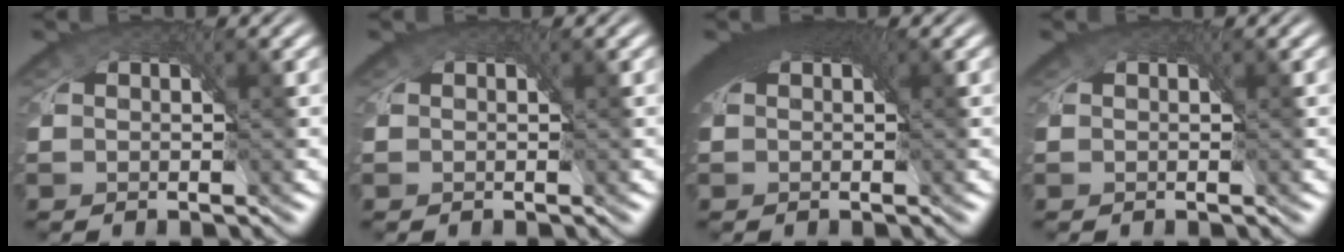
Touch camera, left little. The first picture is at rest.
{"total": 0.0}
{"total": 6.0, "force": [1.6, 3.5, 4.7], "torque": [-0.082, -0.005, 0.019]}
{"total": 0.0}